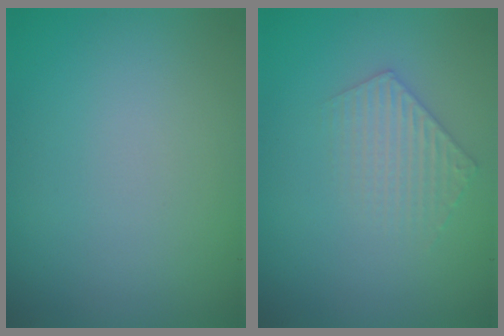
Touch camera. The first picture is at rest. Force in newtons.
{"total": 2.2, "press": 2.1, "slide": 0.4}